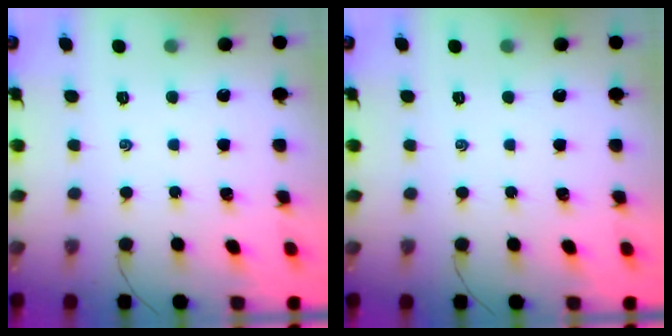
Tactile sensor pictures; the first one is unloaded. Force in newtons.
{"total": 0.0}